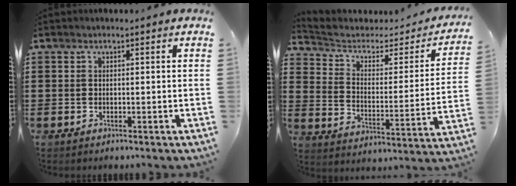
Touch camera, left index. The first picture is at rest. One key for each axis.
{"total": 4.0, "fx": 2.7, "fy": 2.3, "fz": 1.8, "tx": -0.056, "ty": -0.018, "tz": 0.039}